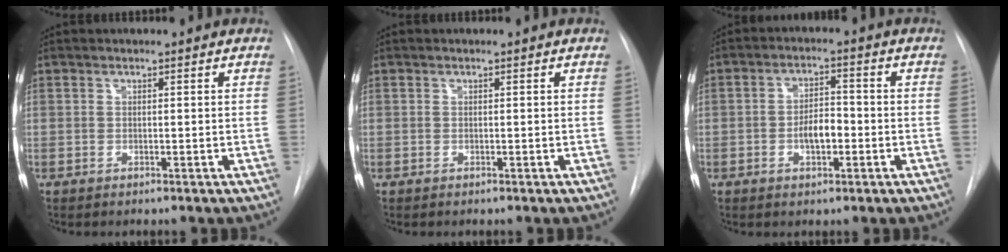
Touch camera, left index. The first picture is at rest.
{"total": 0.0}
{"total": 4.6, "force": [-1.3, 2.1, 3.9], "torque": [-0.070, 0.009, -0.022]}